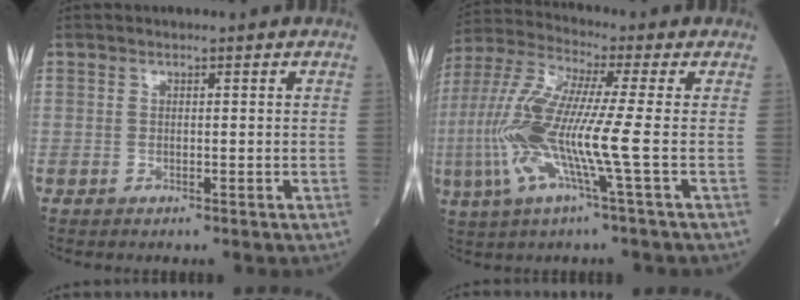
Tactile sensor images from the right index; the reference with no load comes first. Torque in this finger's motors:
{"motor_torque": [2.00, -0.14, 1.06, 0.21]}